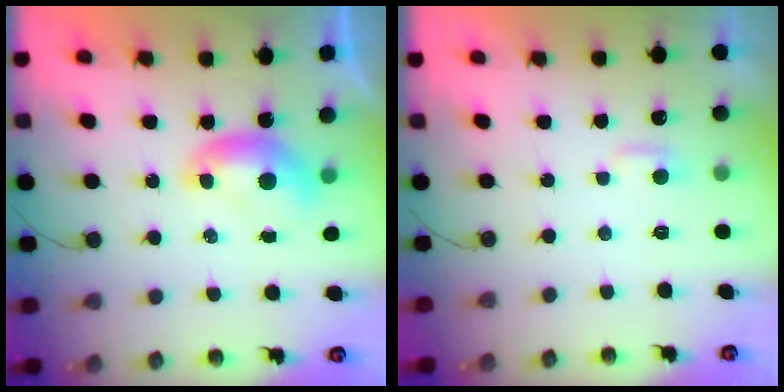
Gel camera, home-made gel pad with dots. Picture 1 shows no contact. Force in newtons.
{"total": 2.7, "press": 2.7, "slide": 0.4}